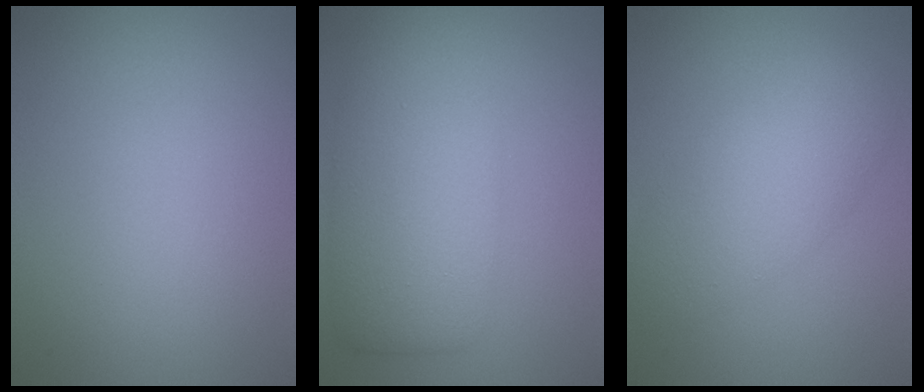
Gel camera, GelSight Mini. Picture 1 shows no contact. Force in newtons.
{"total": 7.1, "press": 7.1, "slide": 0.2}
{"total": 5.0, "press": 5.0, "slide": 0.2}